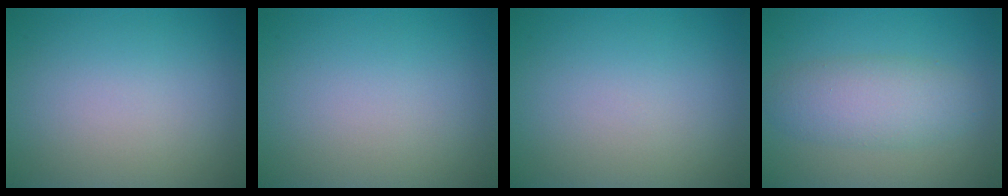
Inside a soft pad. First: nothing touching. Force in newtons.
{"total": 0.0}
{"total": 0.0}
{"total": 4.2, "press": 4.2, "slide": 0.2}